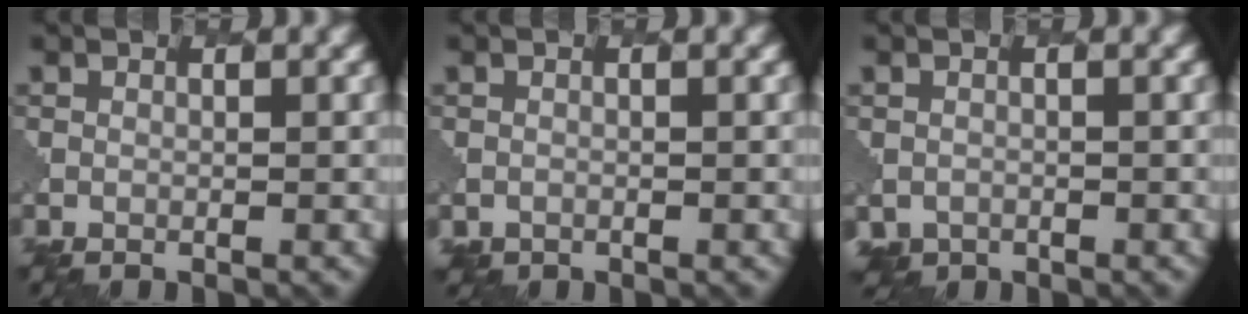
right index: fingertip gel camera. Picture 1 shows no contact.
{"total": 0.8, "force": [-0.4, 0.4, -0.5], "torque": [0.009, -0.006, -0.006]}
{"total": 1.2, "force": [-0.8, 0.9, -0.4], "torque": [0.010, -0.009, -0.012]}